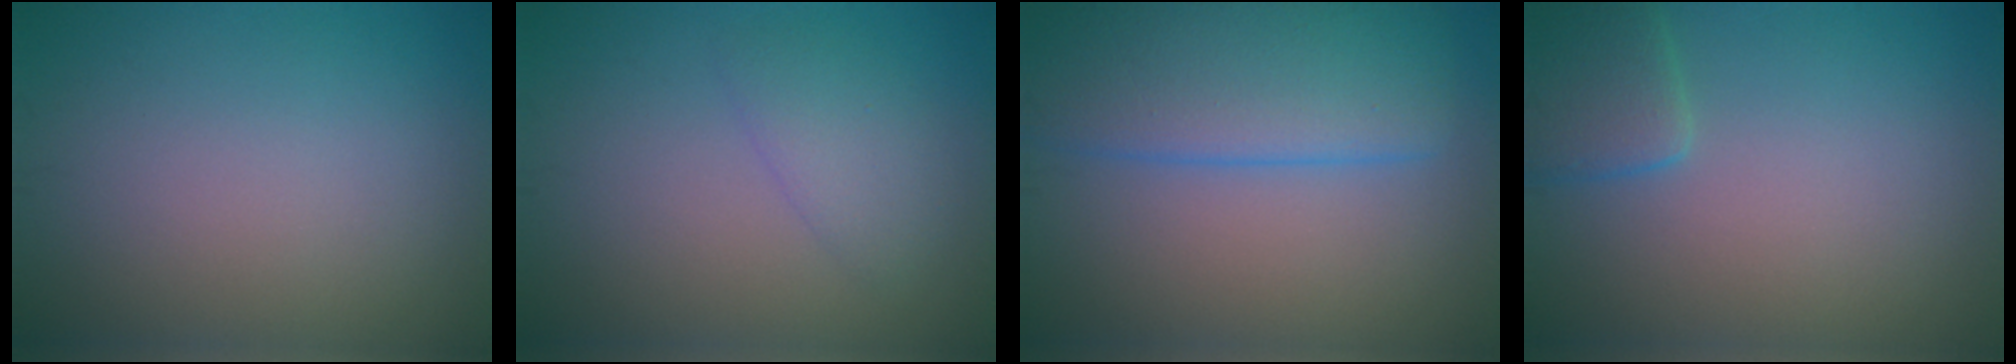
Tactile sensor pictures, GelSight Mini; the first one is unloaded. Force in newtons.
{"total": 2.0, "press": 2.0, "slide": 0.2}
{"total": 7.6, "press": 7.6, "slide": 0.4}
{"total": 2.8, "press": 2.8, "slide": 0.2}